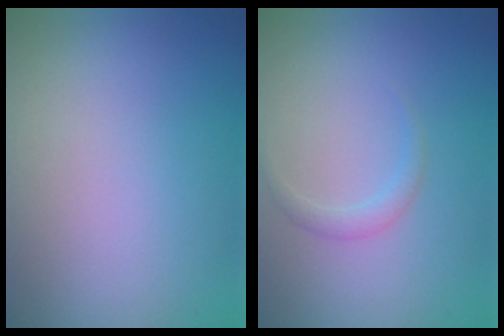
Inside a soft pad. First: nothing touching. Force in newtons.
{"total": 1.1, "press": 1.1, "slide": 0.0}